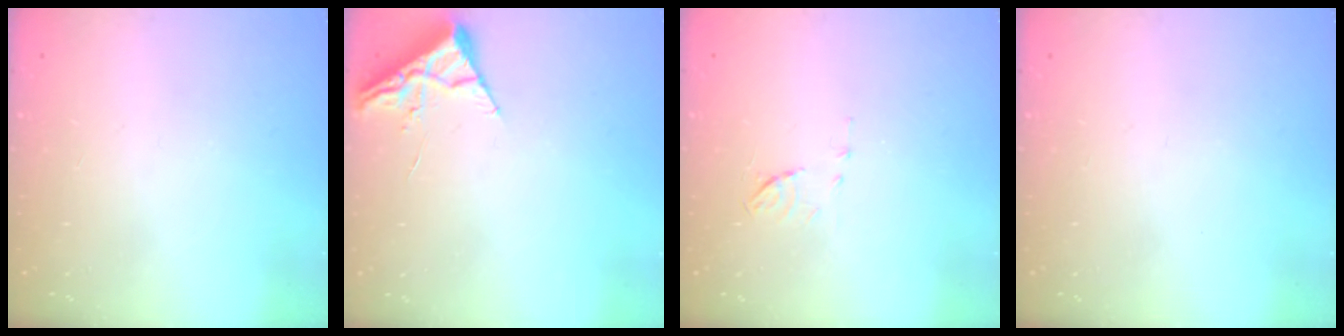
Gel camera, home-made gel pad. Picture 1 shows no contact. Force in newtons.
{"total": 3.9, "press": 3.9, "slide": 0.5}
{"total": 5.3, "press": 5.3, "slide": 0.6}
{"total": 0.0}